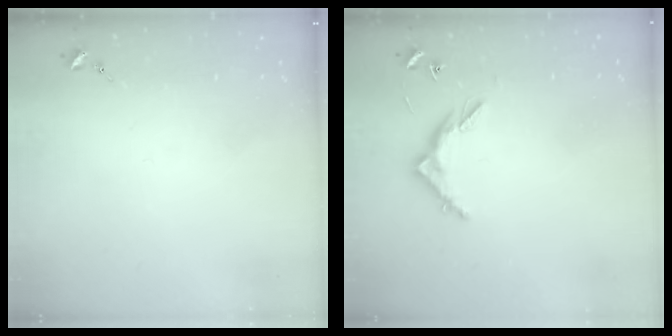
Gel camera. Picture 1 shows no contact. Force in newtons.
{"total": 6.1, "press": 6.1, "slide": 0.4}